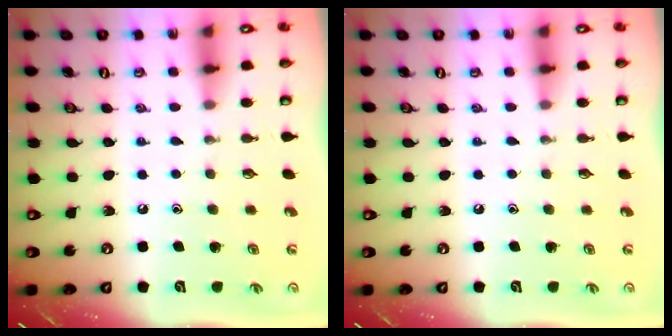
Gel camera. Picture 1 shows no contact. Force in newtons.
{"total": 0.0}